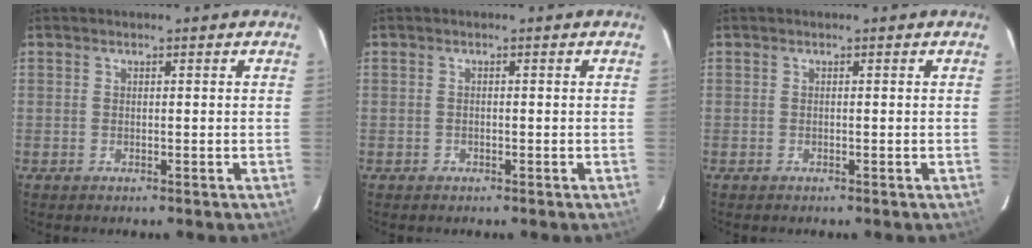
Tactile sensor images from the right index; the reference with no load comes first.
{"total": 0.7, "force": [-0.4, 0.6, -0.1], "torque": [0.002, 0.003, -0.005]}
{"total": 0.0}